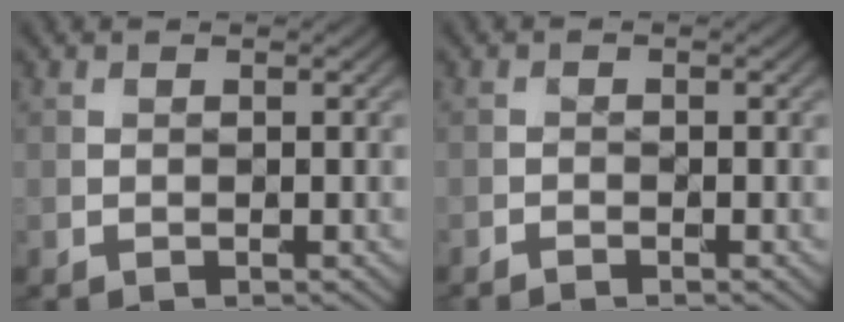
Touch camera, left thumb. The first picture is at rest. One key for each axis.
{"total": 0.9, "fx": -0.8, "fy": 0.0, "fz": 0.2, "tx": -0.004, "ty": -0.001, "tz": -0.020}